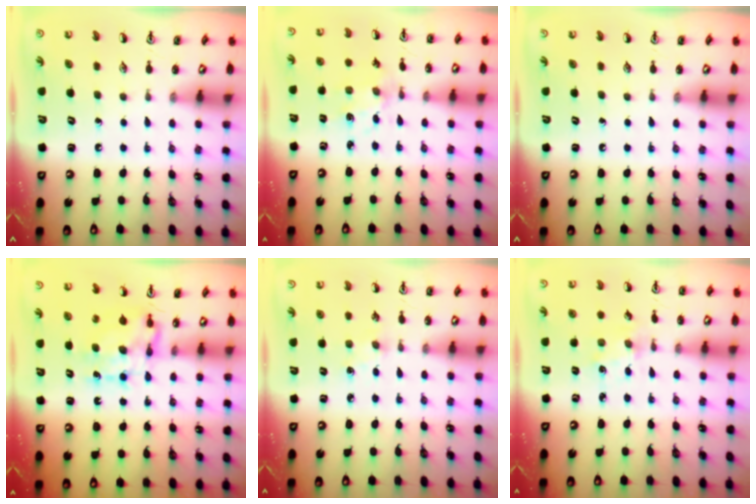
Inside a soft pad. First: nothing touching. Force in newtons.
{"total": 2.6, "press": 2.6, "slide": 0.4}
{"total": 0.0}
{"total": 7.2, "press": 7.2, "slide": 0.7}
{"total": 3.0, "press": 2.9, "slide": 0.4}
{"total": 1.6, "press": 1.5, "slide": 0.3}